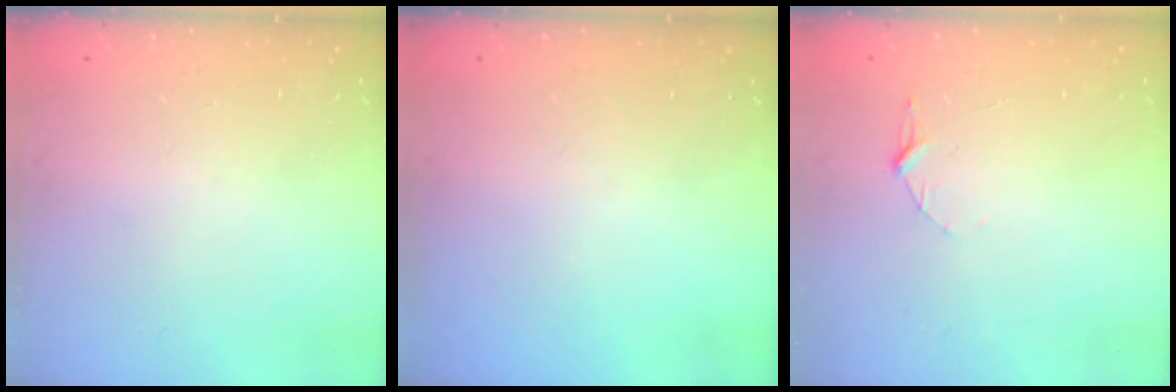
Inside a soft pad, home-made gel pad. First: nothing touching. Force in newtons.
{"total": 0.0}
{"total": 4.7, "press": 4.7, "slide": 0.5}